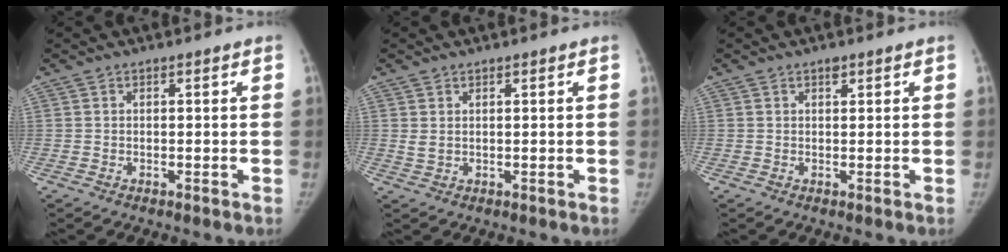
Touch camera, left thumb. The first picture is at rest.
{"total": 1.5, "force": [0.7, 1.0, 0.9], "torque": [-0.009, -0.006, 0.018]}
{"total": 1.2, "force": [0.8, 0.6, 0.6], "torque": [-0.004, -0.003, 0.010]}